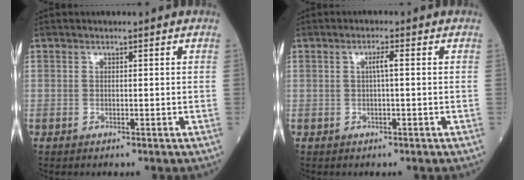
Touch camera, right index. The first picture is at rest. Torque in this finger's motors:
{"motor_torque": [0.38, -0.06, 0.21, 0.06]}